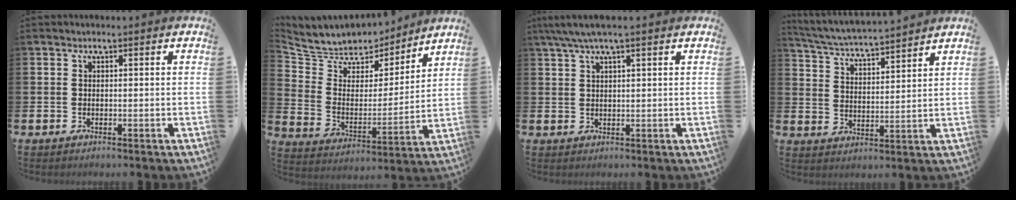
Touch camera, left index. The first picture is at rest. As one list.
[{"total": 7.9, "force": [7.3, 3.0, 0.0], "torque": [-0.058, -0.057, 0.133]}, {"total": 3.7, "force": [2.7, 0.4, 2.5], "torque": [-0.061, 0.004, 0.050]}, {"total": 4.9, "force": [4.8, -0.1, 0.8], "torque": [-0.038, -0.039, 0.081]}]